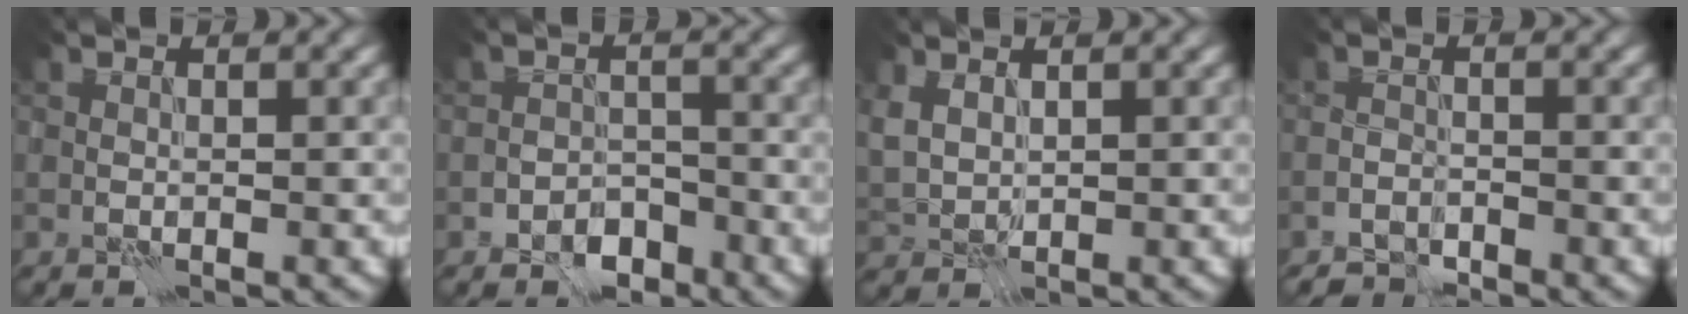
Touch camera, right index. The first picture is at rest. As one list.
[{"total": 2.7, "force": [-2.1, 1.4, 0.8], "torque": [-0.006, 0.003, -0.039]}, {"total": 1.6, "force": [1.3, 0.7, 0.5], "torque": [-0.023, -0.001, 0.034]}, {"total": 1.8, "force": [-1.8, 0.2, -0.1], "torque": [0.004, 0.004, -0.035]}]